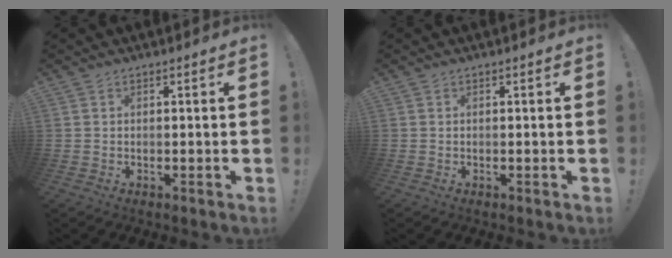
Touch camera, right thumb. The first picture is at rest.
{"total": 0.0}